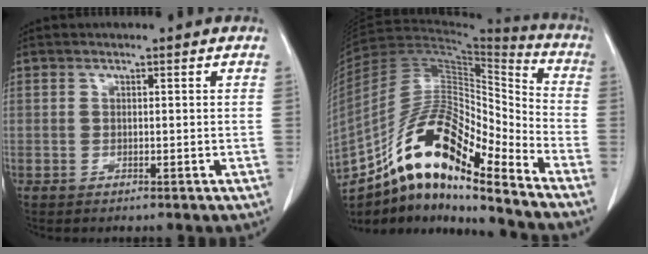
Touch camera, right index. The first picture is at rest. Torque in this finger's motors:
{"motor_torque": [1.15, -0.99, 0.54, 0.21]}